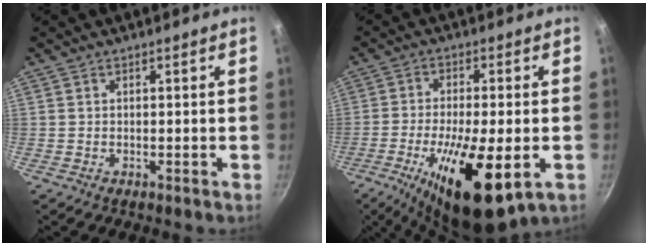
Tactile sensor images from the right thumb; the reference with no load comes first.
{"total": 16.8, "force": [-5.6, 5.3, 15.0], "torque": [-0.261, -0.001, -0.089]}